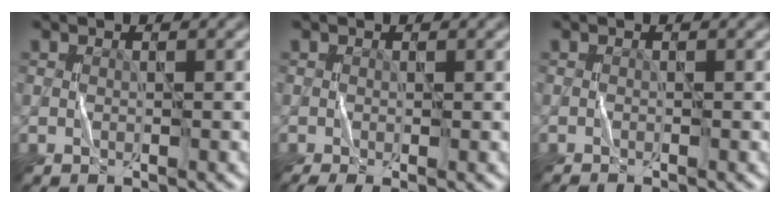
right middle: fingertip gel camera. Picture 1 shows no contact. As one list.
[{"total": 1.6, "force": [-0.7, 0.3, 1.3], "torque": [-0.025, -0.009, -0.014]}, {"total": 0.9, "force": [-0.8, 0.0, 0.3], "torque": [0.000, -0.004, -0.016]}]